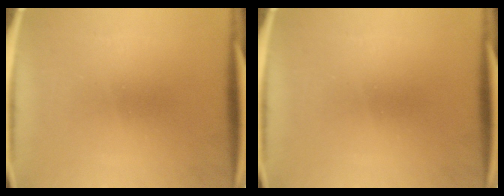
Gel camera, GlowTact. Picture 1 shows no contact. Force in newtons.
{"total": 0.0}